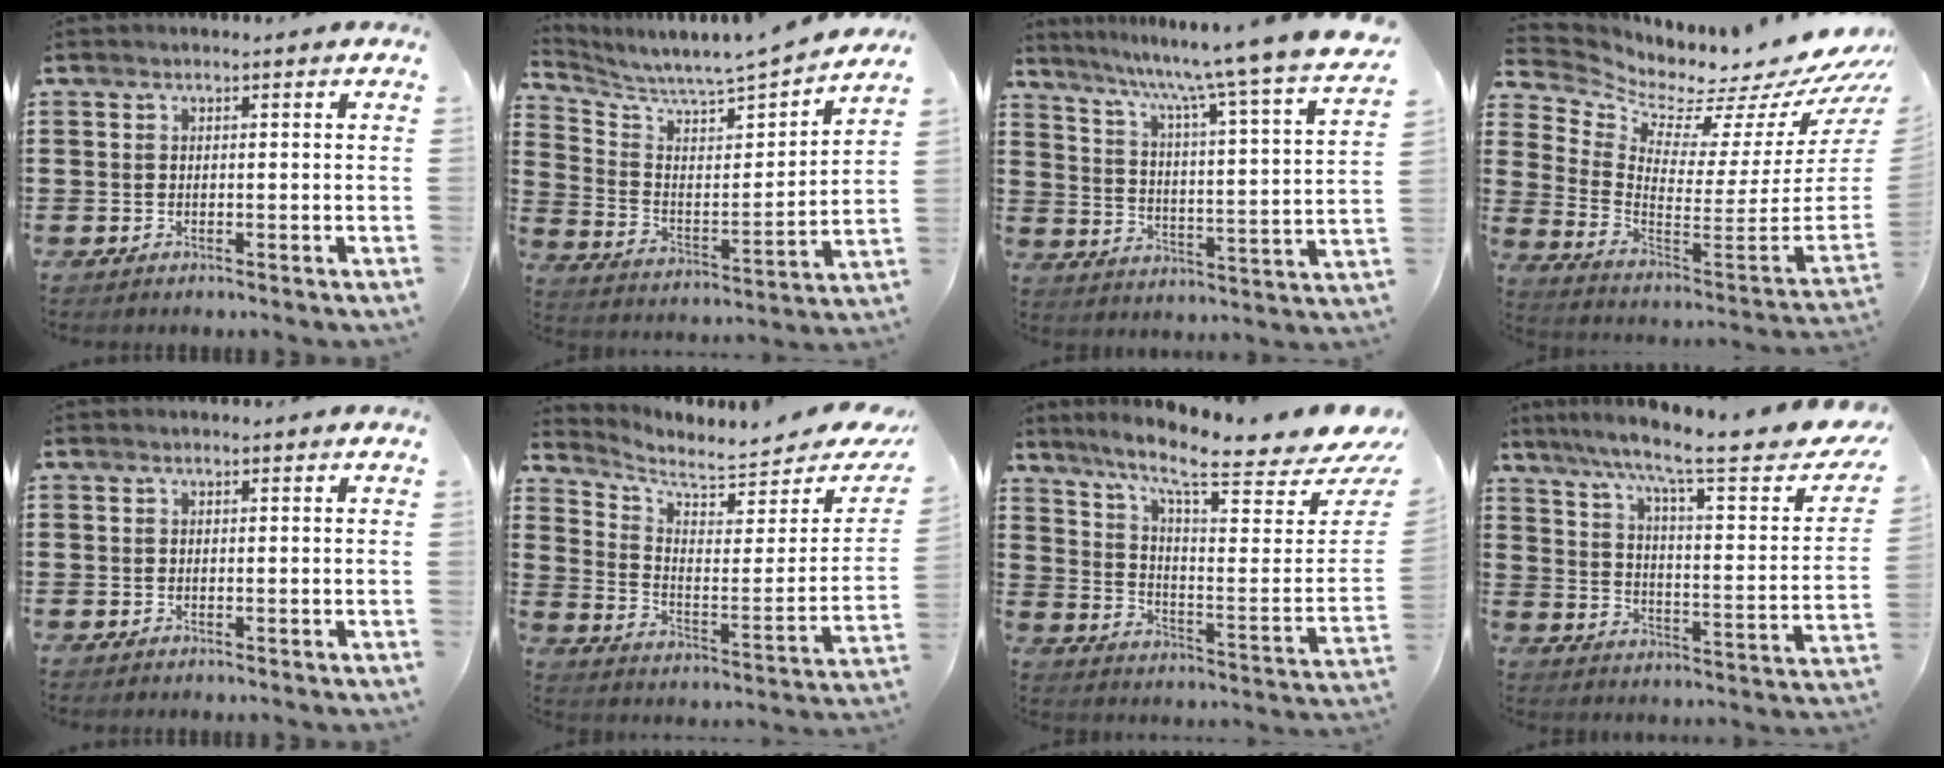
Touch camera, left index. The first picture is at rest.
{"total": 4.4, "force": [4.3, -0.5, 0.7], "torque": [-0.040, -0.055, 0.062]}
{"total": 8.9, "force": [7.4, -1.5, 4.7], "torque": [-0.105, -0.071, 0.107]}
{"total": 5.0, "force": [4.8, 0.8, 1.1], "torque": [-0.031, -0.085, 0.067]}
{"total": 0.0}
{"total": 5.7, "force": [5.1, 0.8, 2.3], "torque": [-0.064, -0.048, 0.084]}
{"total": 10.5, "force": [8.5, 0.7, 6.2], "torque": [-0.139, -0.067, 0.137]}
{"total": 8.6, "force": [6.5, 0.1, 5.6], "torque": [-0.117, -0.048, 0.097]}